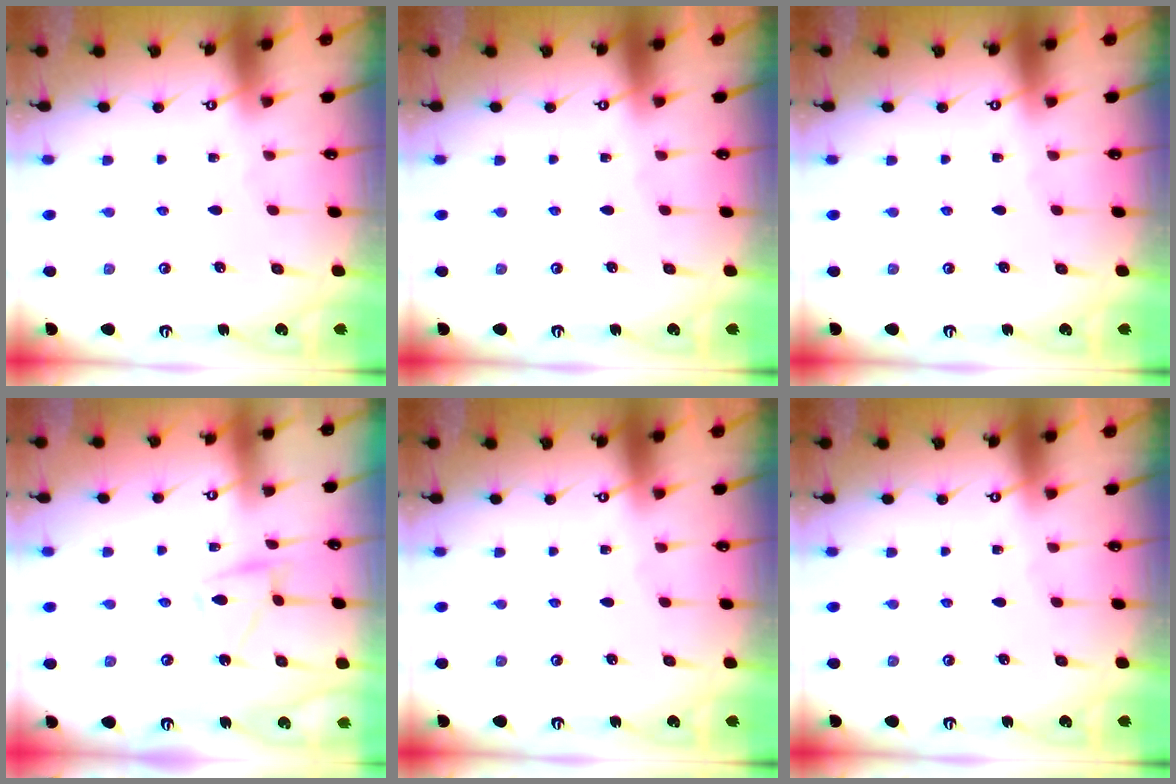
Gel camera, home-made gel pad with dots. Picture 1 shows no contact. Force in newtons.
{"total": 0.0}
{"total": 0.0}
{"total": 7.3, "press": 7.2, "slide": 0.4}
{"total": 0.0}
{"total": 0.0}